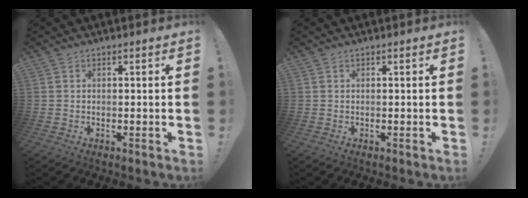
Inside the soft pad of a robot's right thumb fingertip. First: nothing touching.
{"total": 0.0}